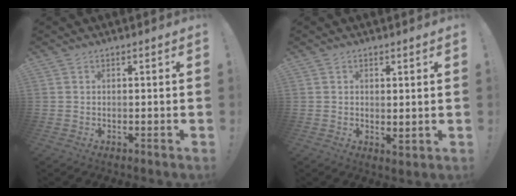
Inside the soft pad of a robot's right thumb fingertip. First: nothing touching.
{"total": 2.0, "force": [1.1, 1.0, 1.3], "torque": [-0.008, -0.010, 0.020]}